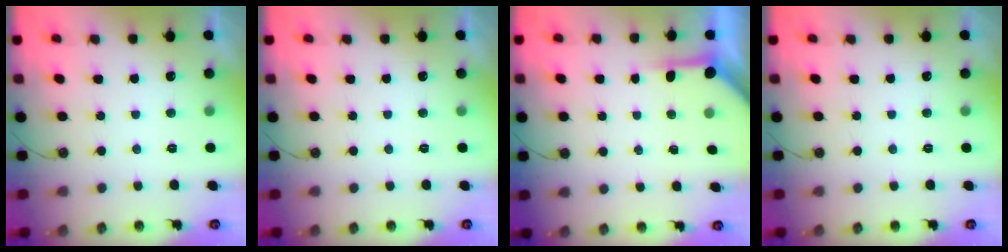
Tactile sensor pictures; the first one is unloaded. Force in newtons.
{"total": 0.0}
{"total": 3.9, "press": 3.9, "slide": 0.4}
{"total": 0.0}